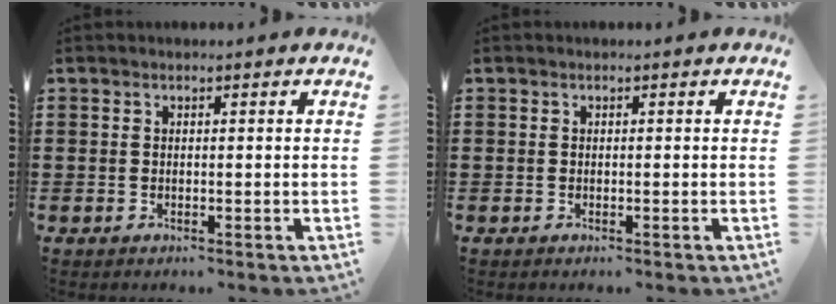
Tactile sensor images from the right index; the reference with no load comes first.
{"total": 0.0}